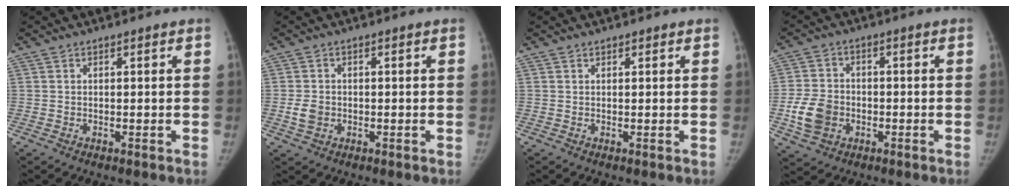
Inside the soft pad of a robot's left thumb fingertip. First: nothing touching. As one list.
[{"total": 3.4, "force": [-0.7, 2.8, 1.9], "torque": [-0.029, 0.004, -0.011]}, {"total": 0.6, "force": [0.4, 0.4, 0.2], "torque": [0.003, -0.001, 0.003]}, {"total": 8.4, "force": [-2.2, 6.7, 4.7], "torque": [-0.076, 0.010, -0.040]}]